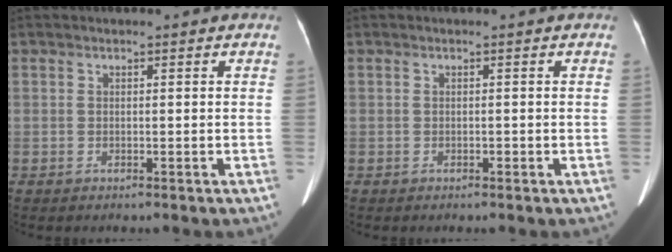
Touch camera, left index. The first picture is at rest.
{"total": 0.0}